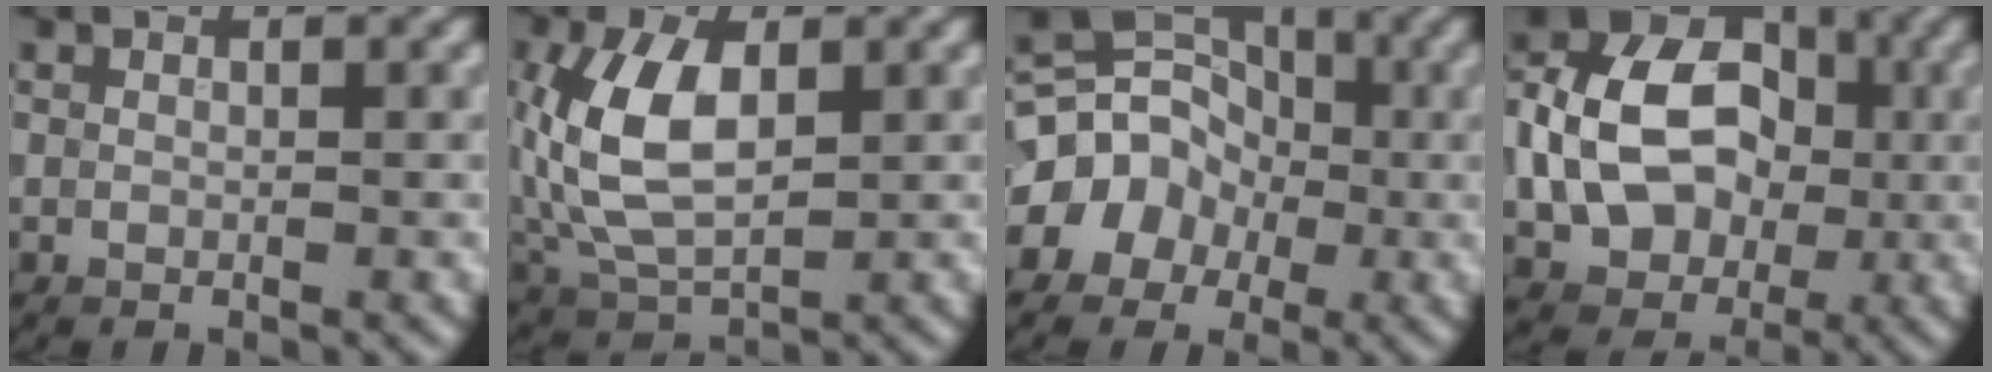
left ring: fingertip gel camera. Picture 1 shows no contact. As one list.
[{"total": 7.9, "force": [0.7, 4.5, 6.4], "torque": [-0.151, 0.007, 0.015]}, {"total": 8.0, "force": [-1.2, 7.1, 3.5], "torque": [-0.026, 0.011, -0.054]}, {"total": 12.9, "force": [-0.6, 9.5, 8.7], "torque": [-0.153, 0.016, -0.012]}]